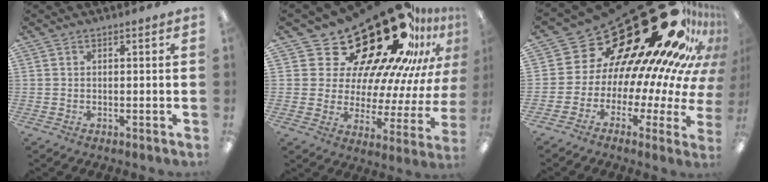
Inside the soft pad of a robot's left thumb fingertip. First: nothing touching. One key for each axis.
{"total": 29.8, "fx": 20.6, "fy": 13.1, "fz": 17.1, "tx": -0.242, "ty": -0.163, "tz": 0.371}
{"total": 32.9, "fx": 19.8, "fy": 14.9, "fz": 21.7, "tx": -0.279, "ty": -0.204, "tz": 0.390}